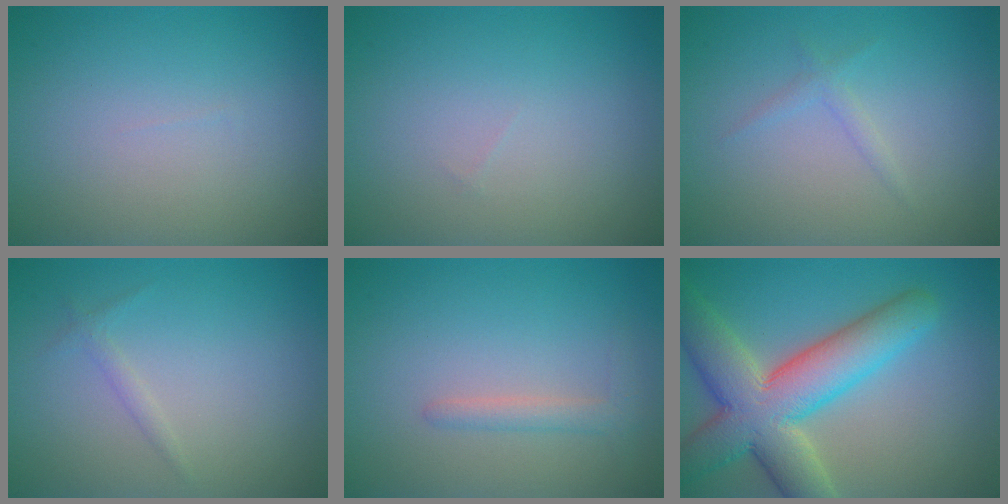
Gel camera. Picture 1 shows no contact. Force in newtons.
{"total": 0.0}
{"total": 1.0, "press": 1.0, "slide": 0.0}
{"total": 0.8, "press": 0.8, "slide": 0.0}
{"total": 1.5, "press": 1.5, "slide": 0.2}
{"total": 10.0, "press": 10.0, "slide": 1.0}